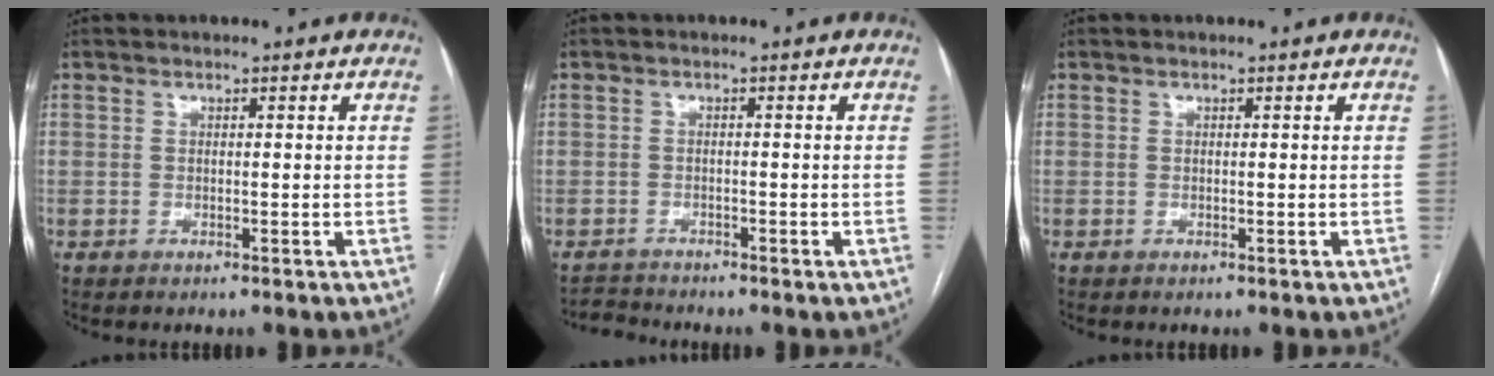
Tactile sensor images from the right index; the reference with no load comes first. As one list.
[{"total": 1.9, "force": [-1.7, -0.2, -0.9], "torque": [0.017, -0.014, -0.030]}, {"total": 0.0}]